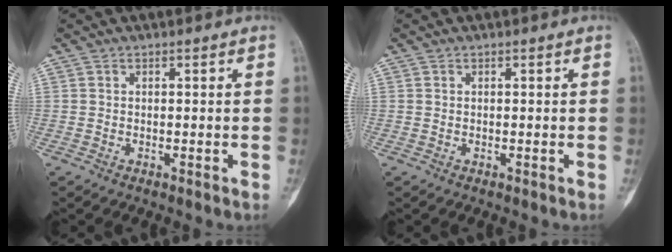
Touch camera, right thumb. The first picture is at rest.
{"total": 0.0}